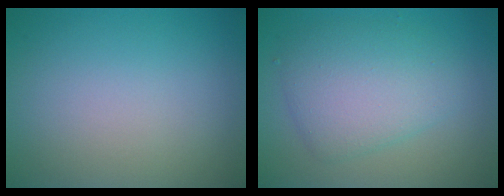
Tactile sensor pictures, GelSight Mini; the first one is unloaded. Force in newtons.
{"total": 4.9, "press": 4.9, "slide": 0.2}